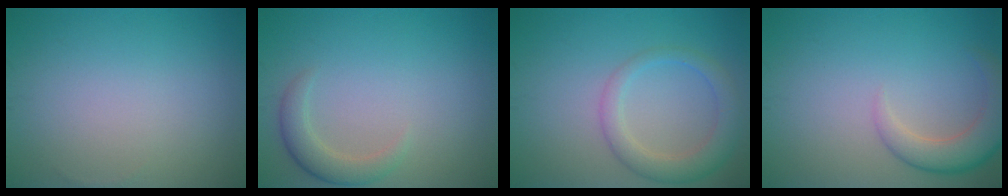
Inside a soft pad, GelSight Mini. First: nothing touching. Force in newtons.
{"total": 2.6, "press": 2.6, "slide": 0.1}
{"total": 3.5, "press": 3.5, "slide": 0.3}
{"total": 4.1, "press": 4.1, "slide": 0.3}